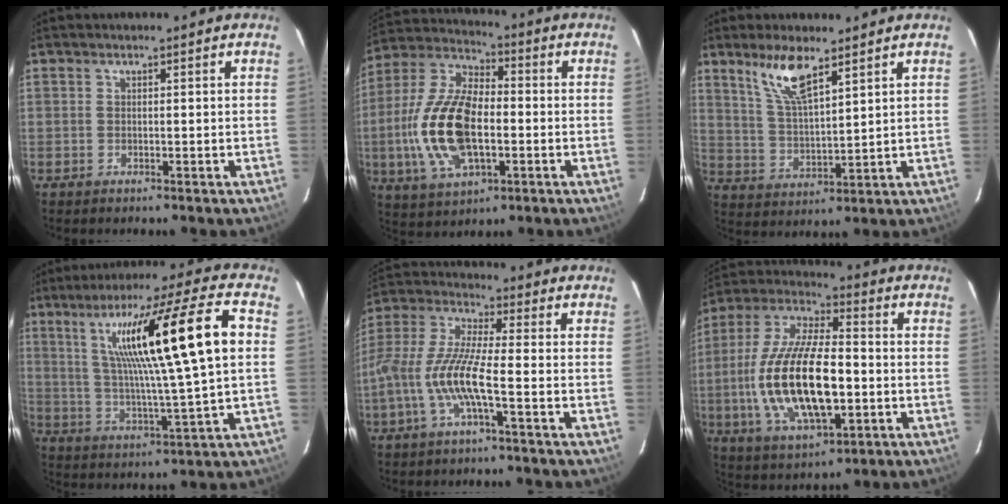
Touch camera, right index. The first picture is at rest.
{"total": 18.3, "force": [-3.0, 9.0, 15.6], "torque": [-0.333, 0.001, -0.055]}
{"total": 8.7, "force": [5.8, 2.1, 6.2], "torque": [-0.119, 0.000, 0.121]}
{"total": 19.7, "force": [4.7, 0.4, 19.1], "torque": [-0.316, 0.008, 0.089]}
{"total": 11.8, "force": [-3.9, 1.6, 11.0], "torque": [-0.234, -0.001, -0.079]}
{"total": 20.9, "force": [-3.5, 8.4, 18.8], "torque": [-0.384, -0.009, -0.059]}